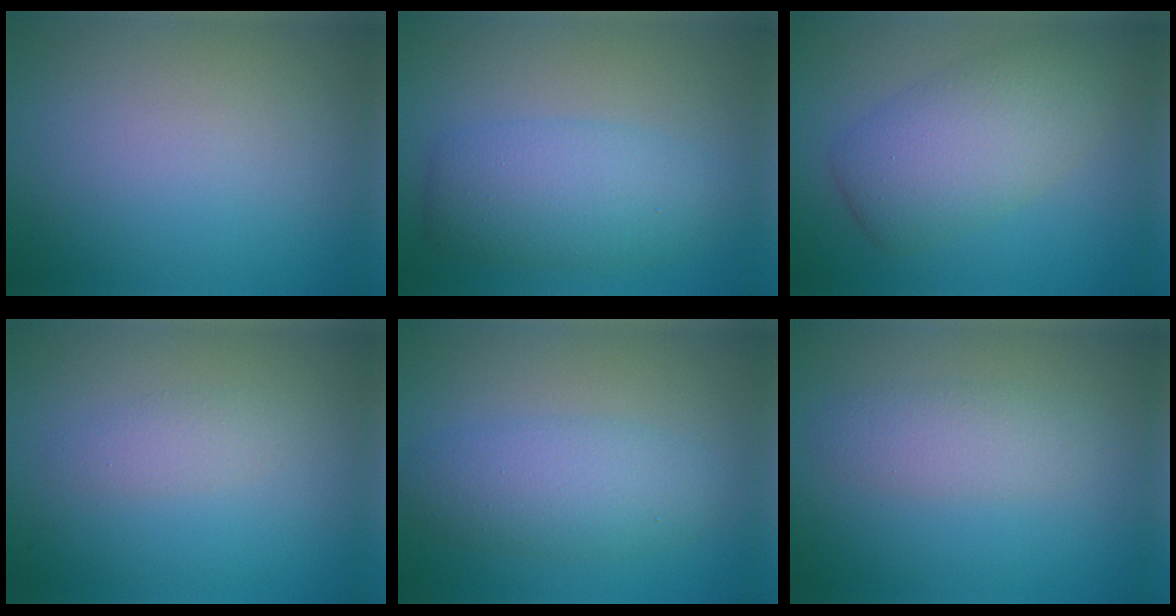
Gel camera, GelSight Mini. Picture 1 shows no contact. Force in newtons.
{"total": 5.0, "press": 5.0, "slide": 0.2}
{"total": 6.0, "press": 6.0, "slide": 0.3}
{"total": 1.4, "press": 1.4, "slide": 0.1}
{"total": 4.3, "press": 4.3, "slide": 0.1}
{"total": 2.4, "press": 2.4, "slide": 0.1}